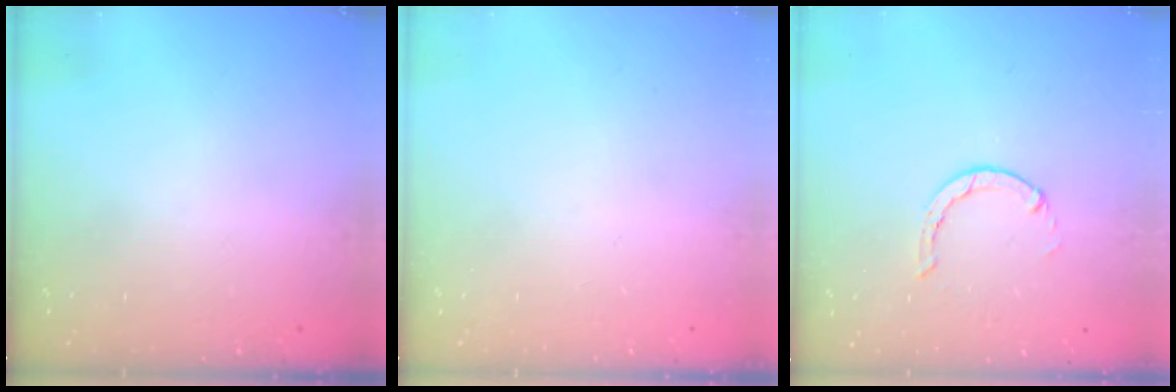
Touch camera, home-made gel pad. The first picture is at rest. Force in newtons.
{"total": 0.0}
{"total": 1.3, "press": 1.3, "slide": 0.3}